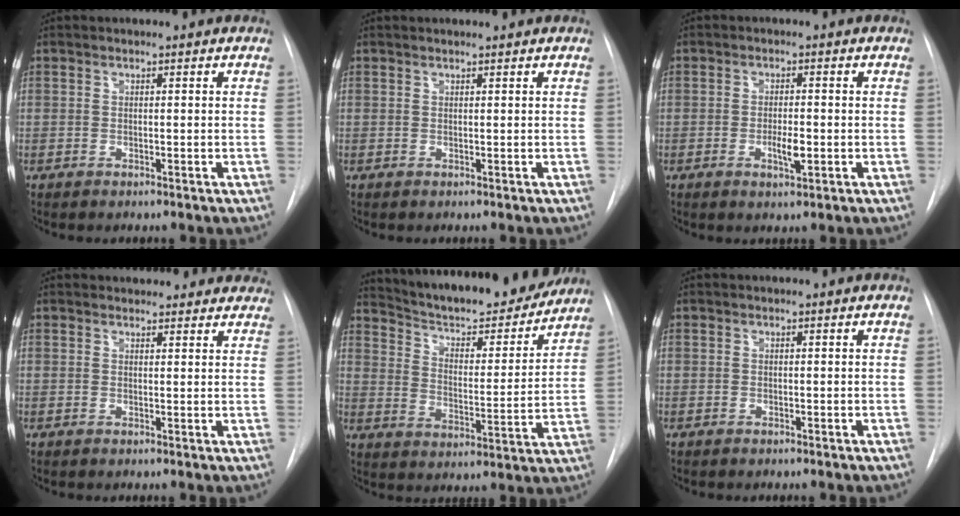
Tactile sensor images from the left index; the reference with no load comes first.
{"total": 1.3, "force": [1.3, -0.1, 0.3], "torque": [-0.005, 0.011, 0.022]}
{"total": 3.1, "force": [-0.8, 0.8, 2.9], "torque": [-0.050, -0.001, -0.011]}
{"total": 12.3, "force": [11.4, 4.0, 2.2], "torque": [0.001, 0.014, 0.118]}
{"total": 20.9, "force": [19.1, 3.4, 7.6], "torque": [-0.120, -0.016, 0.275]}
{"total": 0.0}